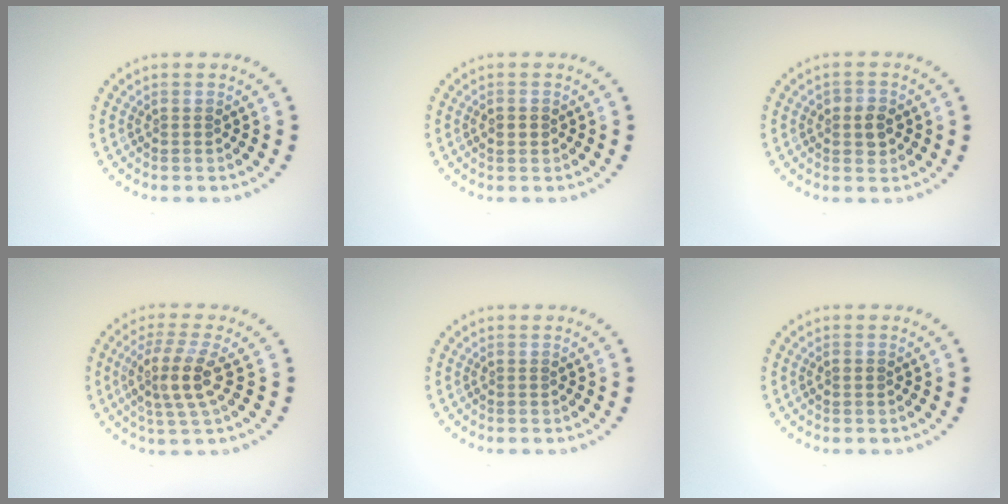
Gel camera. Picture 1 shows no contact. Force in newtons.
{"total": 1.5, "press": 1.5, "slide": 0.1}
{"total": 2.1, "press": 2.0, "slide": 0.5}
{"total": 3.8, "press": 3.3, "slide": 2.0}
{"total": 0.0}
{"total": 0.8, "press": 0.8, "slide": 0.2}